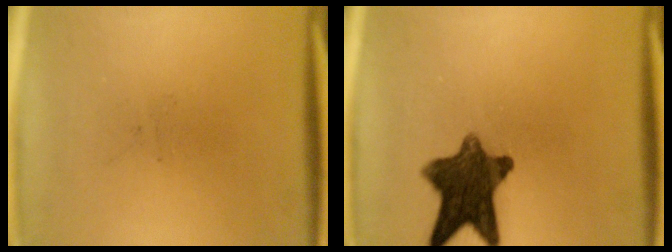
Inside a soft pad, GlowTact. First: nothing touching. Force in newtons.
{"total": 11.0}